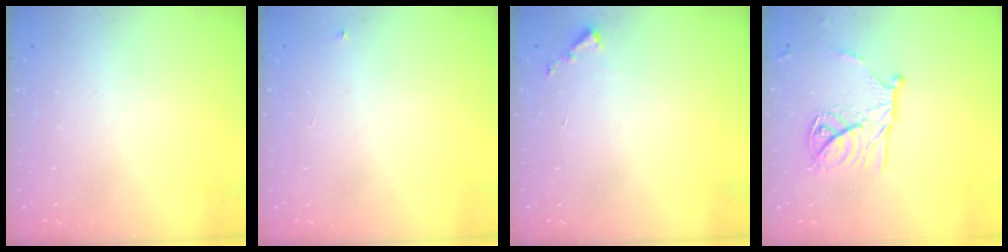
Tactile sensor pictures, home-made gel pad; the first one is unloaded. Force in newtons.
{"total": 2.7, "press": 2.7, "slide": 0.4}
{"total": 3.6, "press": 3.6, "slide": 0.3}
{"total": 14.3, "press": 14.2, "slide": 0.5}